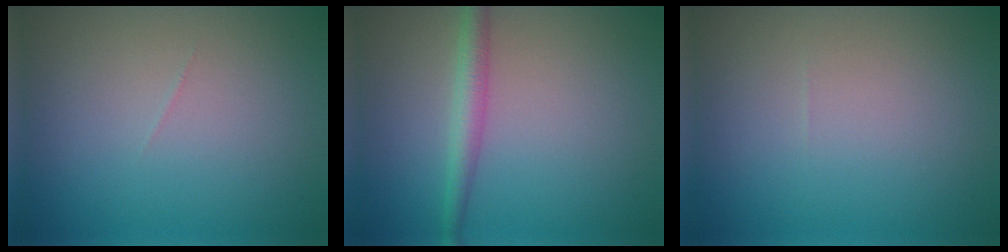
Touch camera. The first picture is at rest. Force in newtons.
{"total": 2.4, "press": 2.4, "slide": 0.0}
{"total": 0.0}